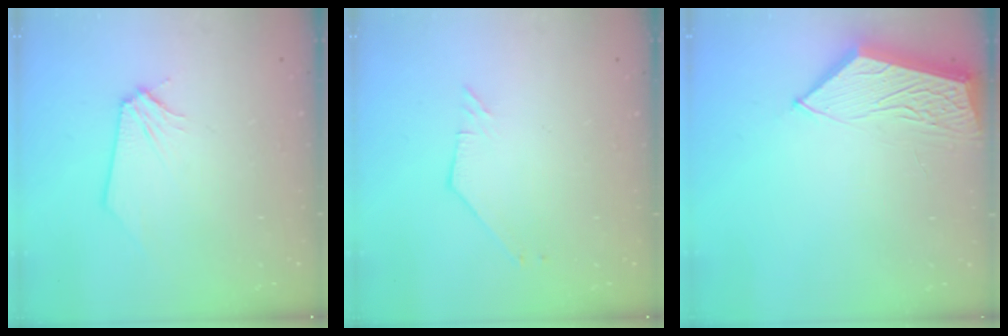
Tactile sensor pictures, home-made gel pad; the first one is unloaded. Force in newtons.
{"total": 2.0, "press": 2.0, "slide": 0.1}
{"total": 6.7, "press": 6.7, "slide": 0.5}